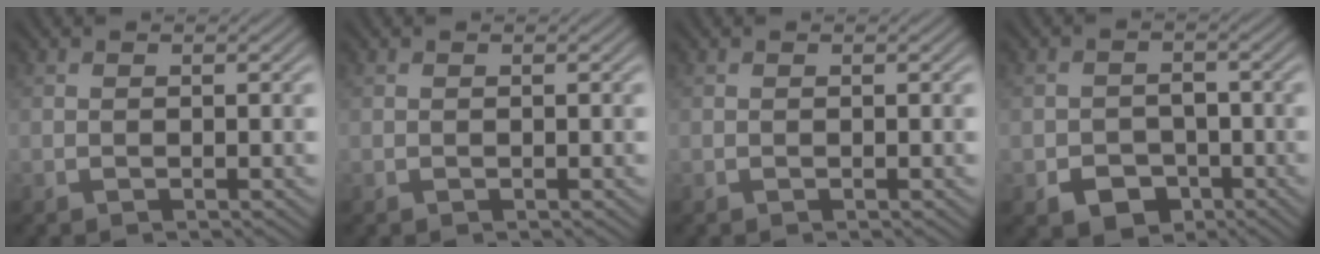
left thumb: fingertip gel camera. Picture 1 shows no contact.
{"total": 0.0}
{"total": 0.0}
{"total": 4.6, "force": [-2.3, 3.4, 2.0], "torque": [-0.032, -0.013, -0.037]}